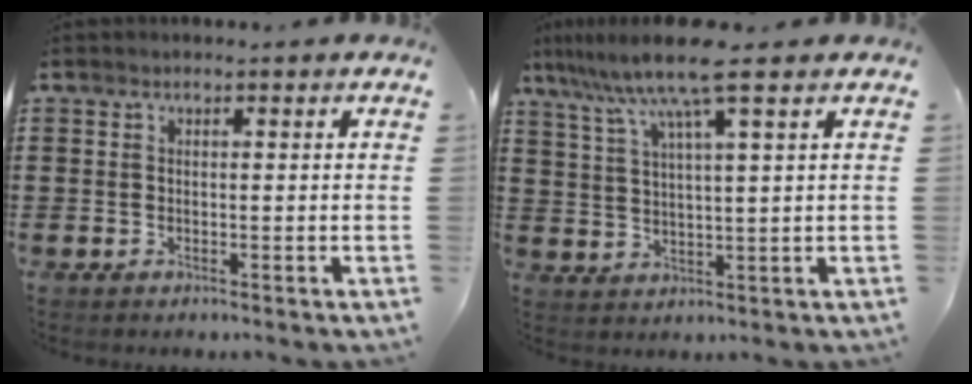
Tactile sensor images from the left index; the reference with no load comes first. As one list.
[{"total": 9.0, "force": [6.3, 0.0, 6.5], "torque": [-0.145, -0.015, 0.106]}]